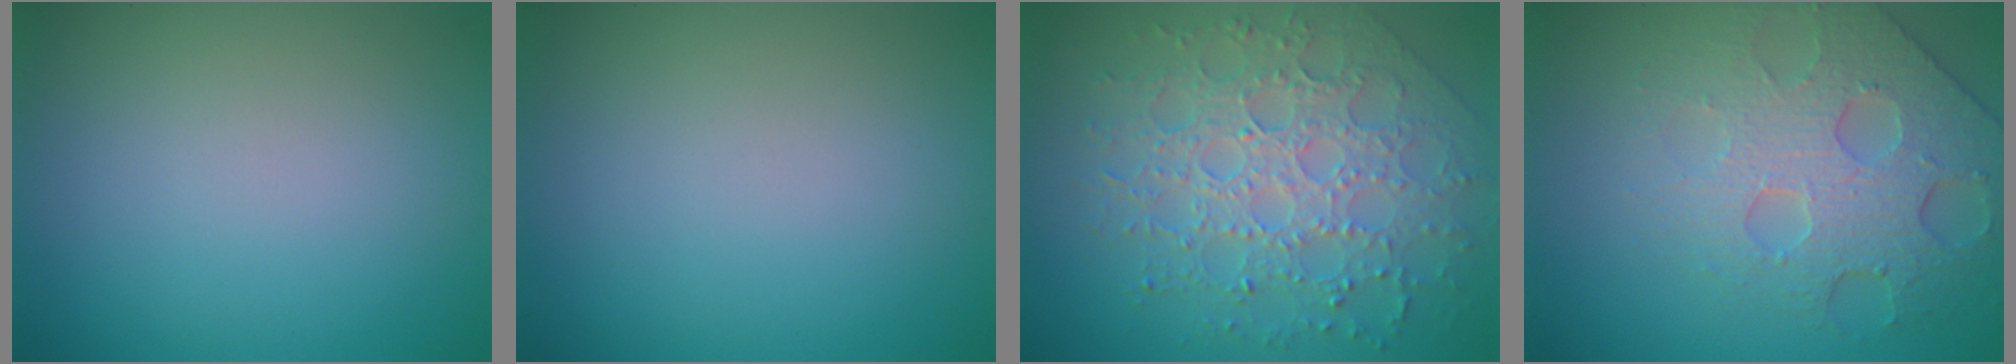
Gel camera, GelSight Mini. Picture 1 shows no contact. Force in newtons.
{"total": 0.0}
{"total": 8.0, "press": 5.6, "slide": 5.7}
{"total": 5.2, "press": 4.6, "slide": 2.3}